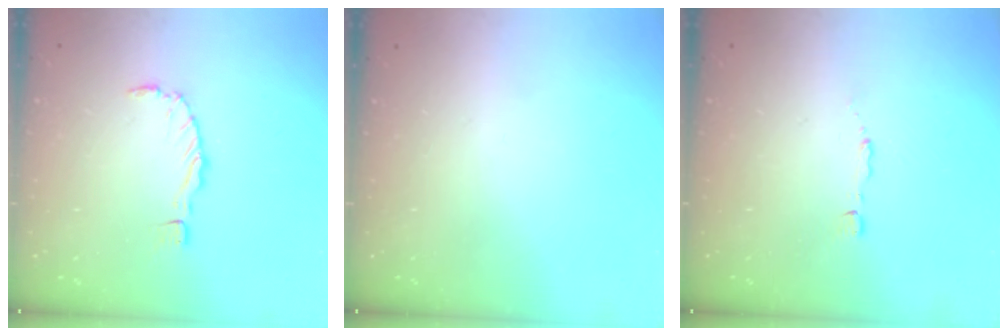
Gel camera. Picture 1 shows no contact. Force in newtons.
{"total": 0.0}
{"total": 1.1, "press": 1.1, "slide": 0.1}